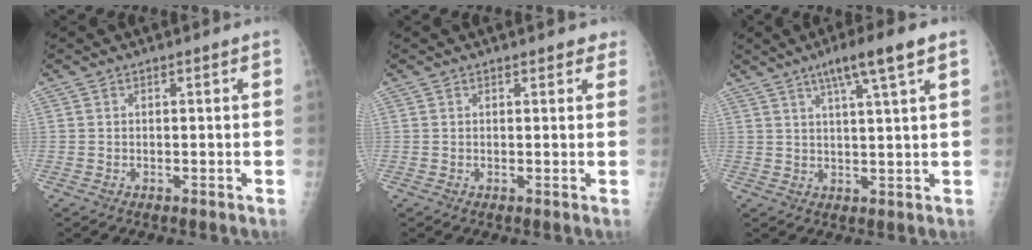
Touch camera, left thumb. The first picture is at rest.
{"total": 2.0, "force": [1.6, 1.0, 0.8], "torque": [0.012, -0.002, 0.011]}
{"total": 8.2, "force": [4.5, 0.2, 6.8], "torque": [-0.115, -0.007, 0.075]}